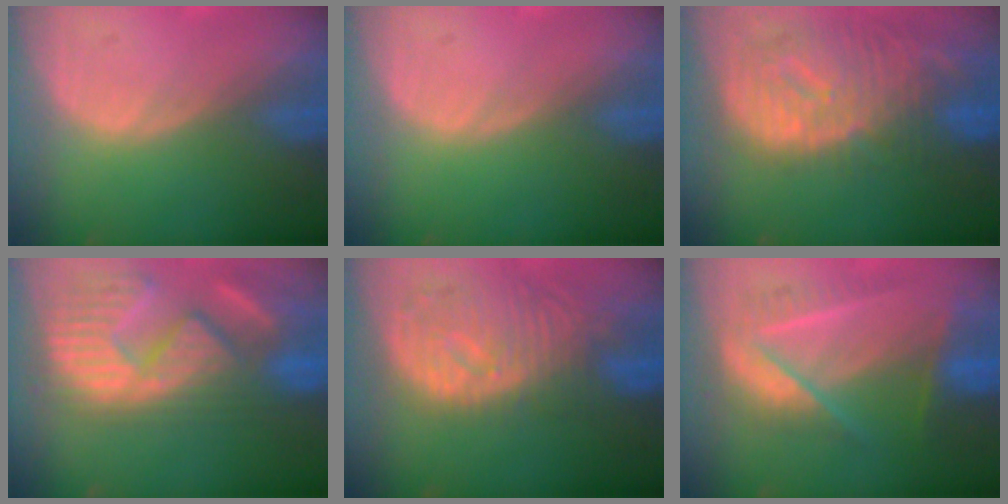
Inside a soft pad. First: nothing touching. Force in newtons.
{"total": 0.0}
{"total": 12.5, "press": 10.8, "slide": 6.3}
{"total": 14.0, "press": 12.2, "slide": 6.7}
{"total": 11.0, "press": 9.7, "slide": 5.3}
{"total": 7.8, "press": 7.6, "slide": 1.8}